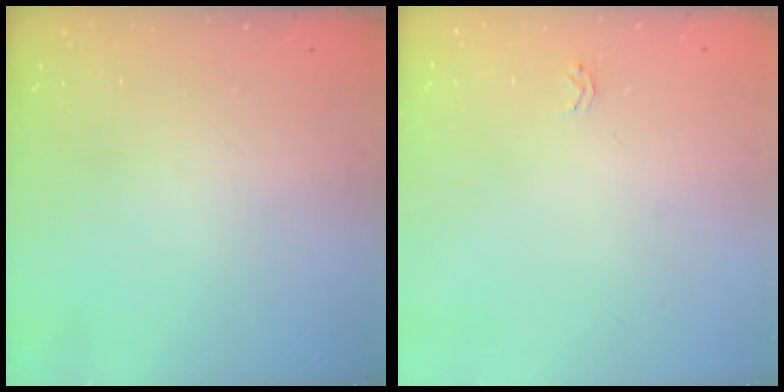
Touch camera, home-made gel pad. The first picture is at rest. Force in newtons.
{"total": 1.6, "press": 1.6, "slide": 0.2}